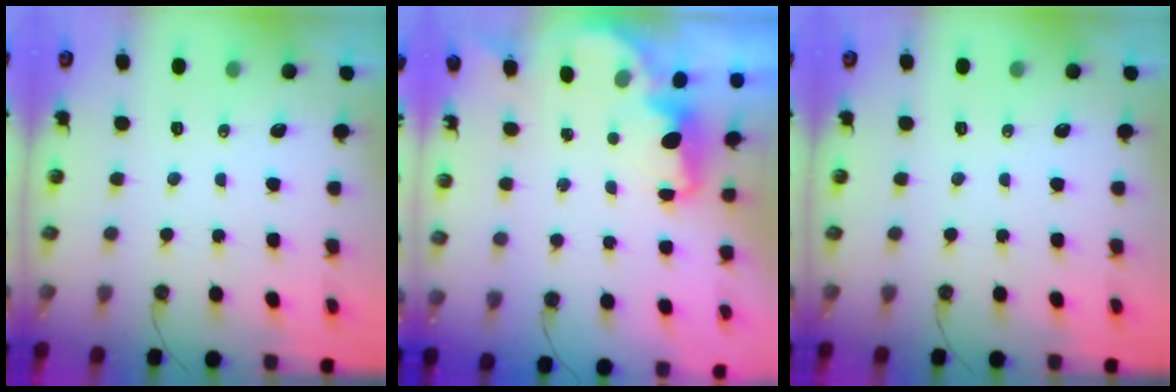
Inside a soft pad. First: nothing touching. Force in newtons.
{"total": 2.1, "press": 1.9, "slide": 0.8}
{"total": 0.0}